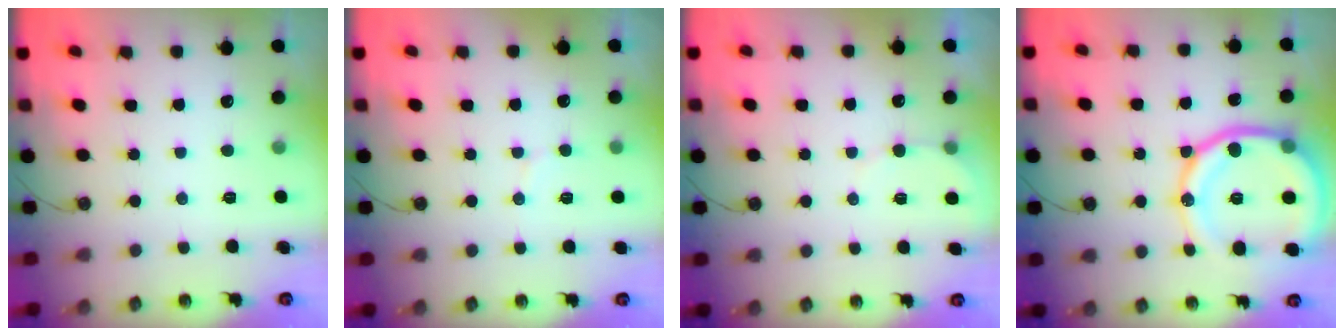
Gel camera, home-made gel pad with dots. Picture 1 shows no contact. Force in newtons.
{"total": 4.7, "press": 4.6, "slide": 0.5}
{"total": 3.8, "press": 3.4, "slide": 1.6}
{"total": 19.3, "press": 19.2, "slide": 2.5}